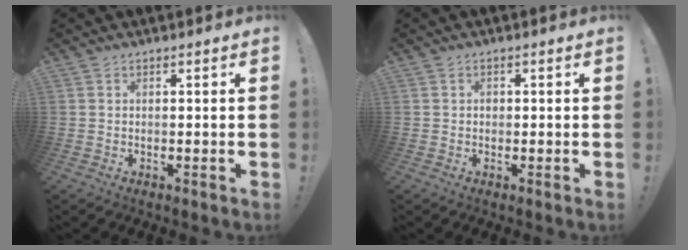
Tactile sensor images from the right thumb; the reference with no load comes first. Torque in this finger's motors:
{"motor_torque": [0.41, 0.29, -0.01, -0.05, 0.00]}